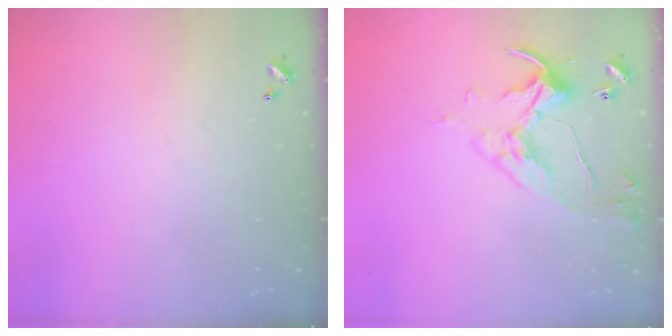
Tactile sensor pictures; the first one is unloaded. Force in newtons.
{"total": 7.0, "press": 6.9, "slide": 0.8}